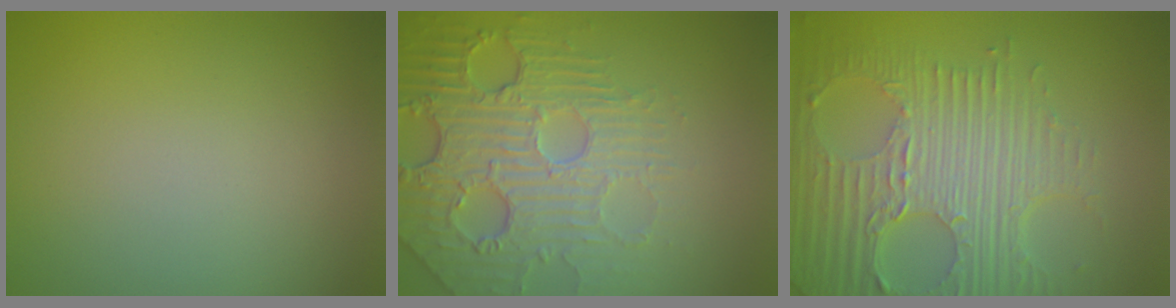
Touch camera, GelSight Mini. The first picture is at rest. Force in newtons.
{"total": 7.3, "press": 5.4, "slide": 5.0}
{"total": 8.0, "press": 5.8, "slide": 5.6}